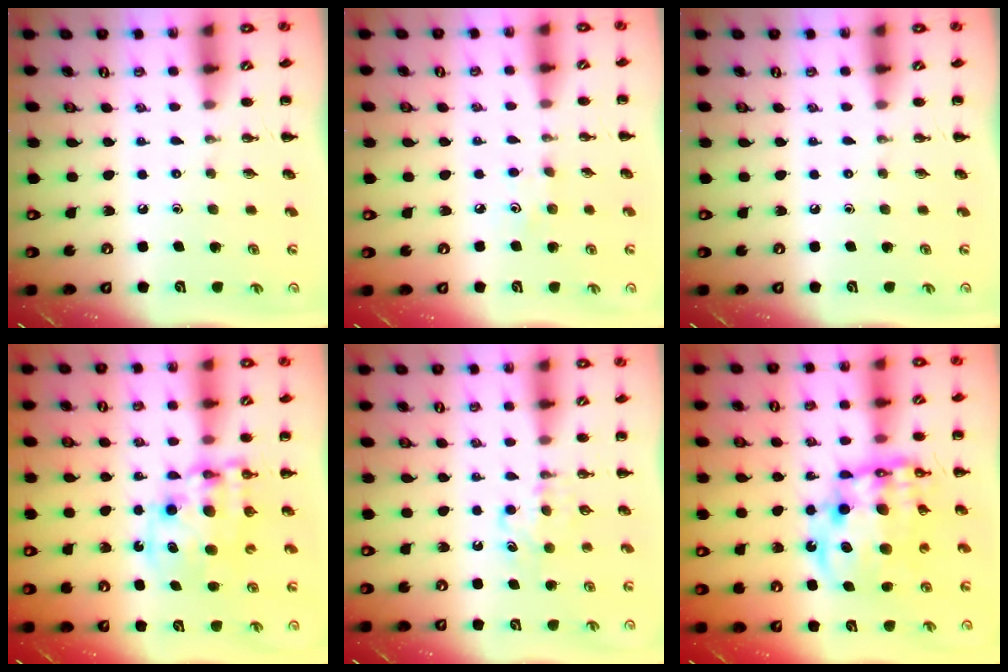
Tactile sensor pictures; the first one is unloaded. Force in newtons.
{"total": 2.6, "press": 2.4, "slide": 0.9}
{"total": 0.0}
{"total": 11.2, "press": 10.9, "slide": 2.6}
{"total": 6.7, "press": 6.5, "slide": 1.7}
{"total": 16.6, "press": 16.1, "slide": 3.9}